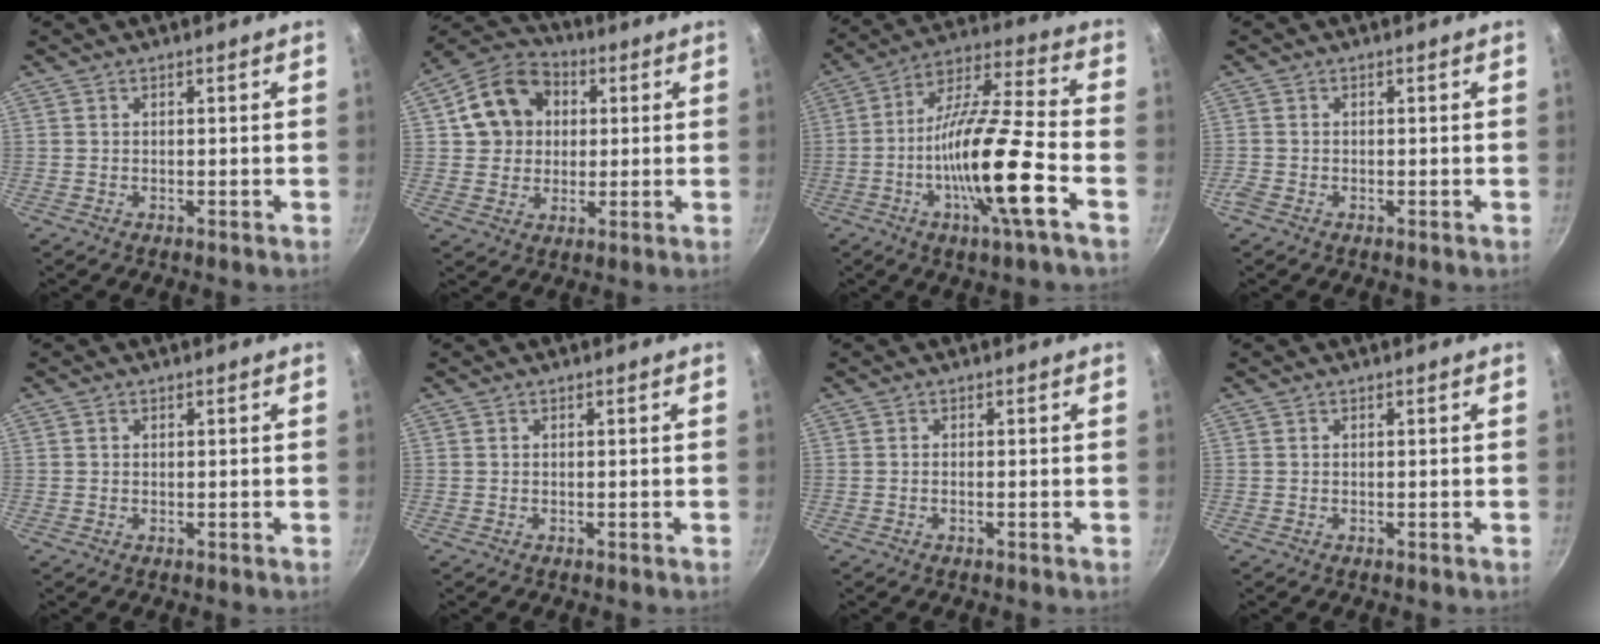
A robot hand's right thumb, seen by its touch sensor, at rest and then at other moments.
{"total": 12.8, "force": [2.8, 10.8, 6.3], "torque": [-0.086, 0.017, 0.036]}
{"total": 18.9, "force": [-6.2, 2.7, 17.6], "torque": [-0.305, 0.037, -0.125]}
{"total": 1.3, "force": [-0.7, 0.9, 0.5], "torque": [-0.013, 0.000, -0.019]}
{"total": 0.6, "force": [0.2, 0.5, 0.2], "torque": [-0.002, 0.002, 0.002]}
{"total": 0.0}
{"total": 0.6, "force": [-0.3, 0.0, 0.5], "torque": [-0.013, 0.004, -0.008]}
{"total": 0.0}